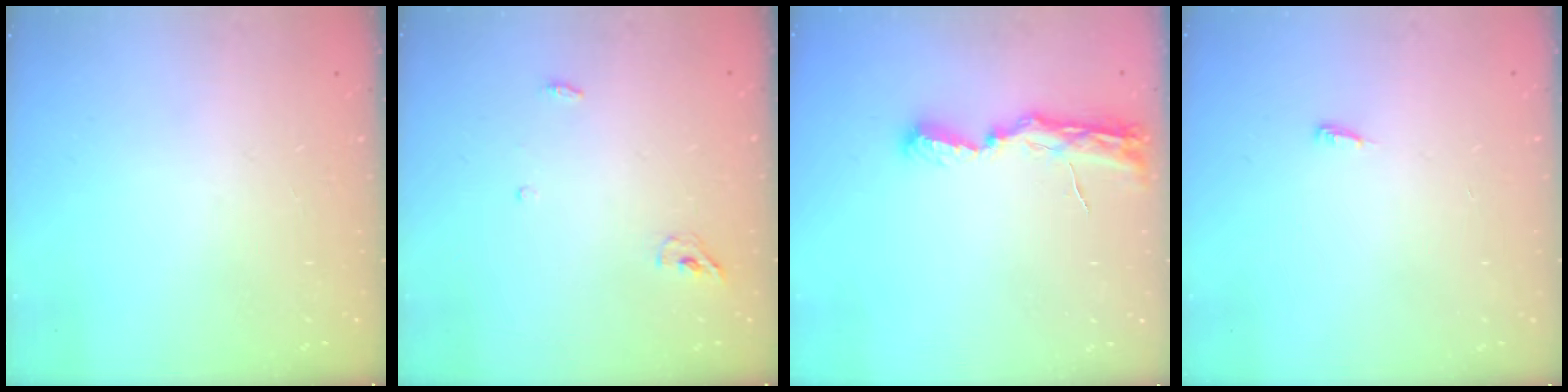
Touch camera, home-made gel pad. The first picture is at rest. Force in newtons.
{"total": 3.8, "press": 3.6, "slide": 1.3}
{"total": 8.0, "press": 8.0, "slide": 0.7}
{"total": 3.4, "press": 3.3, "slide": 0.7}